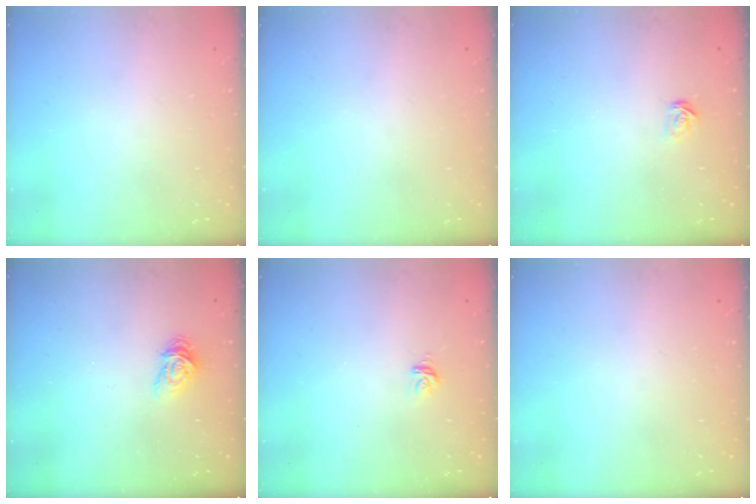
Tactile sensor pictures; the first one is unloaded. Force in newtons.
{"total": 0.0}
{"total": 2.3, "press": 2.3, "slide": 0.1}
{"total": 4.6, "press": 4.6, "slide": 0.3}
{"total": 3.6, "press": 3.6, "slide": 0.3}
{"total": 0.0}